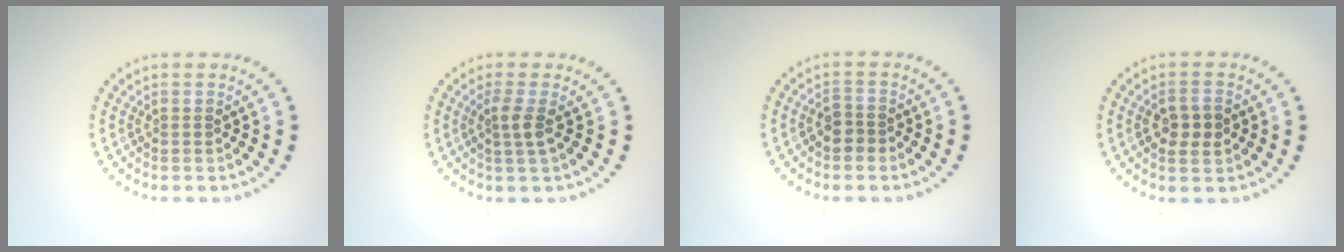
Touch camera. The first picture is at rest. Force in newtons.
{"total": 1.8, "press": 1.3, "slide": 1.2}
{"total": 1.9, "press": 1.6, "slide": 0.9}
{"total": 2.6, "press": 2.6, "slide": 0.2}